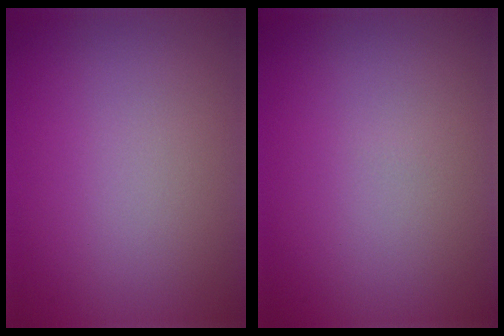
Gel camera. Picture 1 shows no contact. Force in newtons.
{"total": 0.0}